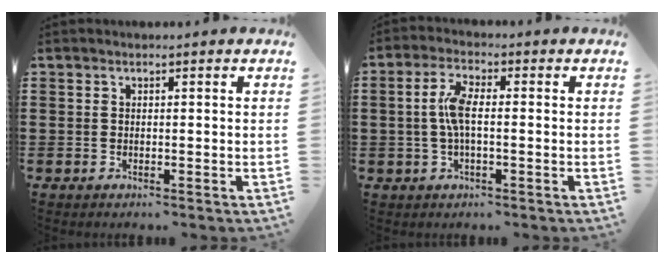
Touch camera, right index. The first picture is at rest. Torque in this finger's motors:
{"motor_torque": [1.29, 0.12, 0.66, 0.11]}